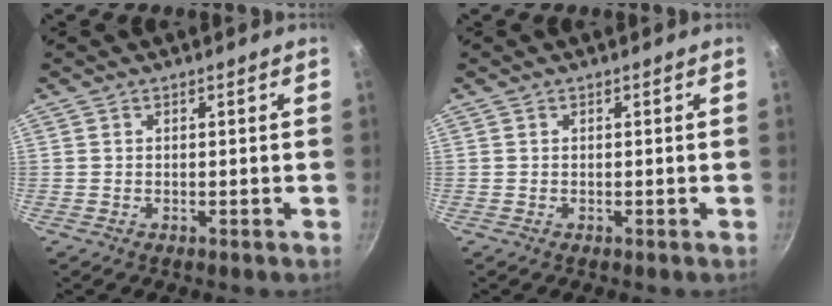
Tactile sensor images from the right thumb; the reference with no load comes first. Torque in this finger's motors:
{"motor_torque": [-0.16, -0.01, 0.01, 0.00, -0.01]}